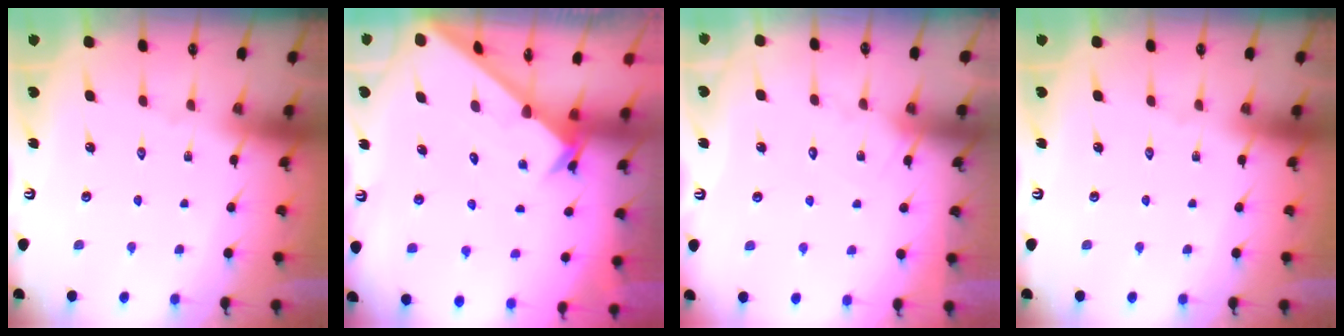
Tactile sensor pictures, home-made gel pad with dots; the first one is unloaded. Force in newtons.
{"total": 2.6, "press": 2.6, "slide": 0.2}
{"total": 5.0, "press": 5.0, "slide": 0.5}
{"total": 0.0}